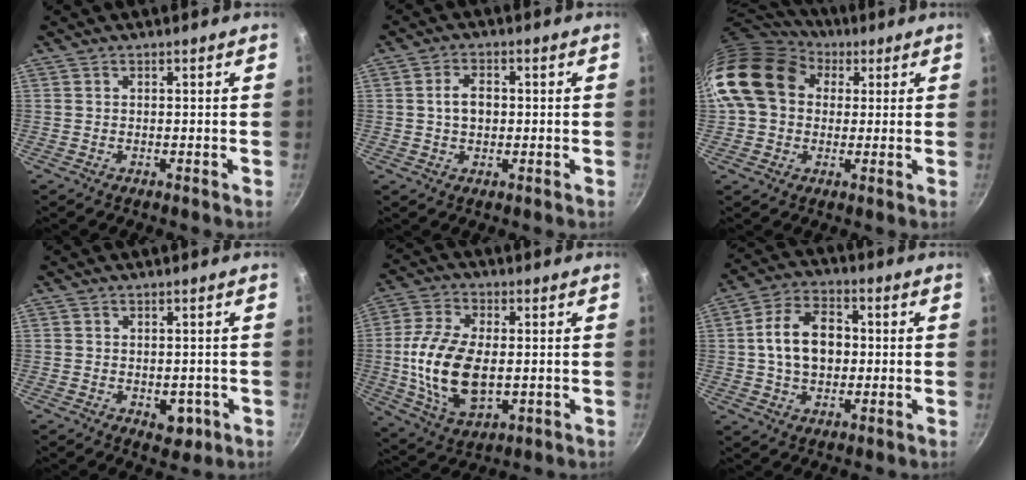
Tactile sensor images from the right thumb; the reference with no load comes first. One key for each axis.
{"total": 4.4, "fx": 0.3, "fy": 3.0, "fz": 3.3, "tx": -0.044, "ty": 0.009, "tz": 0.002}
{"total": 17.3, "fx": 4.5, "fy": 13.5, "fz": 9.9, "tx": -0.166, "ty": 0.024, "tz": 0.067}
{"total": 4.4, "fx": -1.3, "fy": 3.0, "fz": 3.0, "tx": -0.014, "ty": 0.006, "tz": -0.009}
{"total": 16.0, "fx": -0.8, "fy": 9.1, "fz": 13.2, "tx": -0.252, "ty": 0.002, "tz": -0.010}
{"total": 12.0, "fx": 0.5, "fy": 8.3, "fz": 8.6, "tx": -0.123, "ty": 0.023, "tz": 0.000}